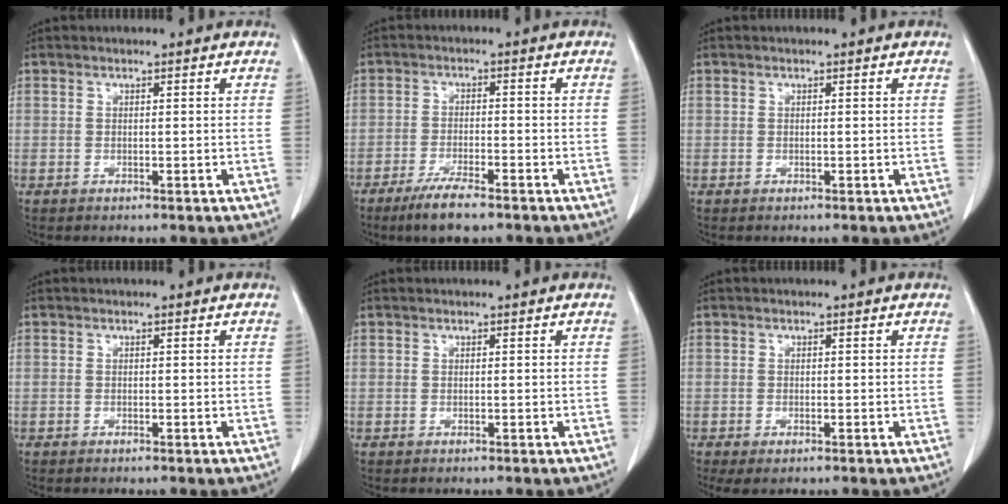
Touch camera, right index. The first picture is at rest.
{"total": 6.4, "force": [-4.7, 0.8, 4.3], "torque": [-0.082, -0.013, -0.080]}
{"total": 0.0}
{"total": 0.0}
{"total": 0.0}
{"total": 2.1, "force": [-1.1, 0.6, 1.6], "torque": [-0.032, -0.006, -0.015]}